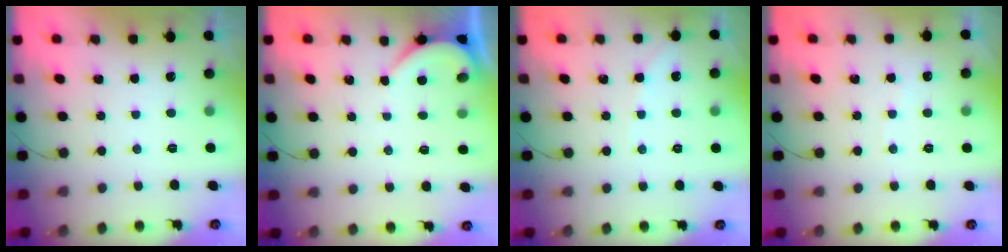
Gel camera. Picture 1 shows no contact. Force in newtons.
{"total": 1.6, "press": 1.5, "slide": 0.2}
{"total": 3.0, "press": 3.0, "slide": 0.5}
{"total": 2.4, "press": 2.3, "slide": 0.3}